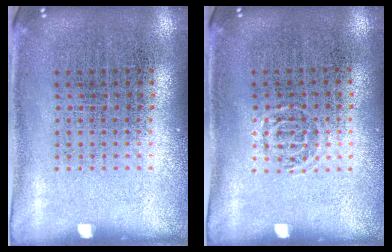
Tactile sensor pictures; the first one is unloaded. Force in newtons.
{"total": 0.6, "press": 0.5, "slide": 0.4}